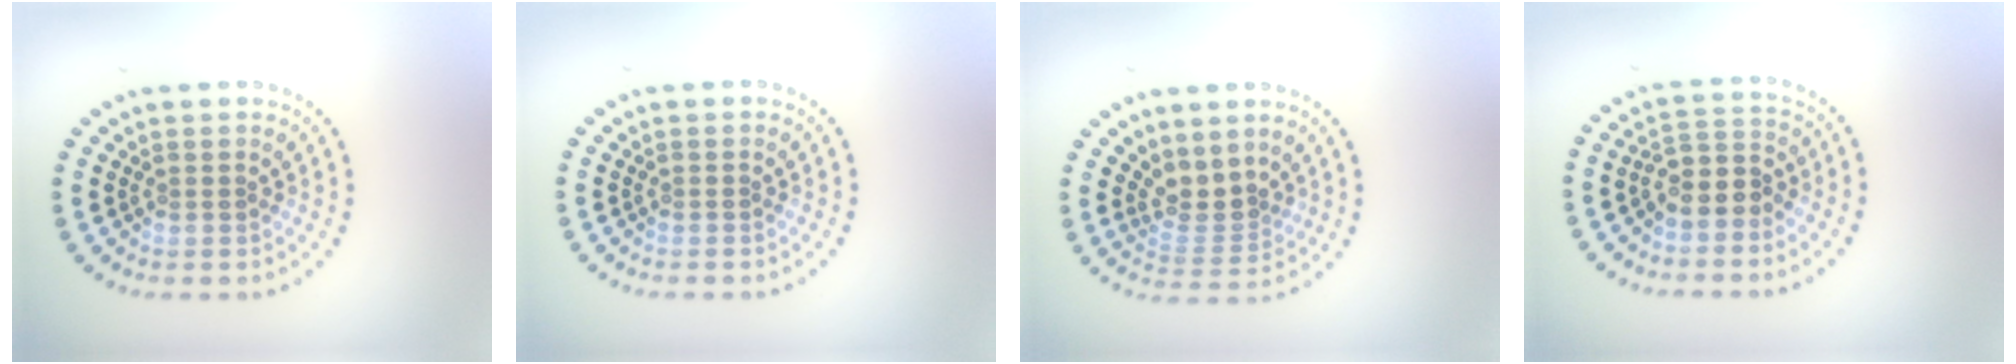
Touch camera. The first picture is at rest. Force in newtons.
{"total": 0.0}
{"total": 2.8, "press": 2.2, "slide": 1.7}
{"total": 3.0, "press": 2.5, "slide": 1.6}